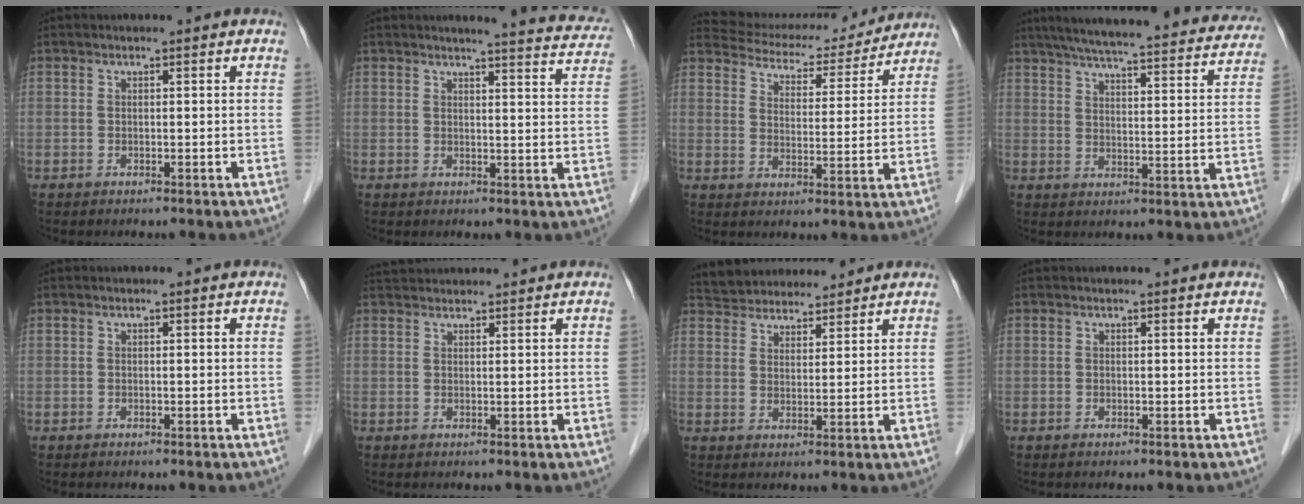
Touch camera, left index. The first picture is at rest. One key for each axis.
{"total": 10.8, "fx": 10.3, "fy": 0.7, "fz": 3.3, "tx": -0.026, "ty": -0.040, "tz": 0.093}
{"total": 15.8, "fx": 15.0, "fy": 3.9, "fz": 2.9, "tx": -0.036, "ty": 0.004, "tz": 0.196}
{"total": 29.3, "fx": 26.1, "fy": 4.4, "fz": 12.6, "tx": -0.201, "ty": -0.021, "tz": 0.323}
{"total": 0.0}
{"total": 3.7, "fx": 3.7, "fy": 0.4, "fz": 0.6, "tx": -0.012, "ty": 0.034, "tz": 0.064}
{"total": 10.4, "fx": 9.7, "fy": 2.8, "fz": 2.3, "tx": -0.036, "ty": 0.025, "tz": 0.157}
{"total": 0.9, "fx": 0.9, "fy": 0.0, "fz": 0.1, "tx": -0.010, "ty": 0.001, "tz": 0.008}